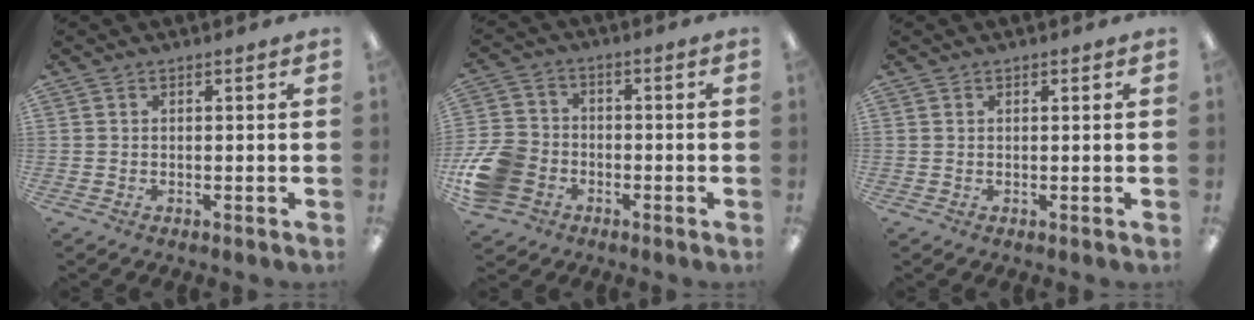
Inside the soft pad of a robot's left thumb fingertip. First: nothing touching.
{"total": 11.8, "force": [-4.3, 9.2, 5.9], "torque": [-0.137, 0.039, -0.075]}
{"total": 0.5, "force": [0.4, 0.3, 0.2], "torque": [-0.003, 0.003, 0.006]}